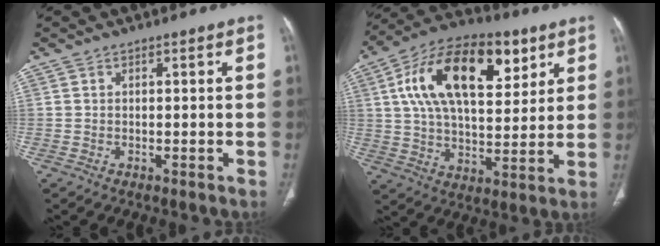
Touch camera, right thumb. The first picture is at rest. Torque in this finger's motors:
{"motor_torque": [2.09, 2.67, 0.92, -0.41, 0.46]}